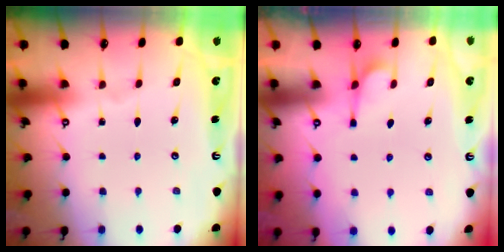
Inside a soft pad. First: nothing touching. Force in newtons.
{"total": 2.4, "press": 2.2, "slide": 1.0}